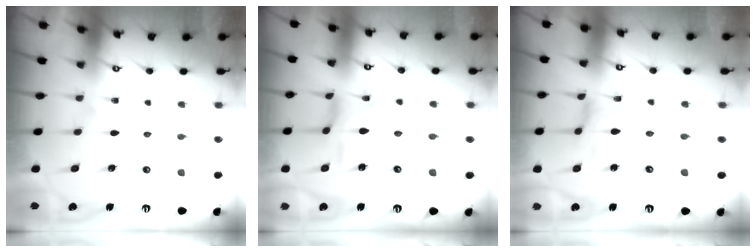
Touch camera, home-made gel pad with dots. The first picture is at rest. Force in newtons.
{"total": 2.1, "press": 2.1, "slide": 0.5}
{"total": 0.0}